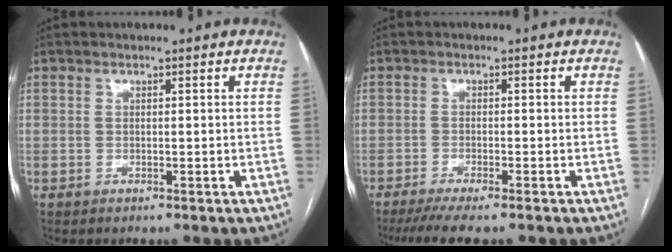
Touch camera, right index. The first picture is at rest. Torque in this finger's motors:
{"motor_torque": [0.40, -0.41, 0.24, 0.05]}